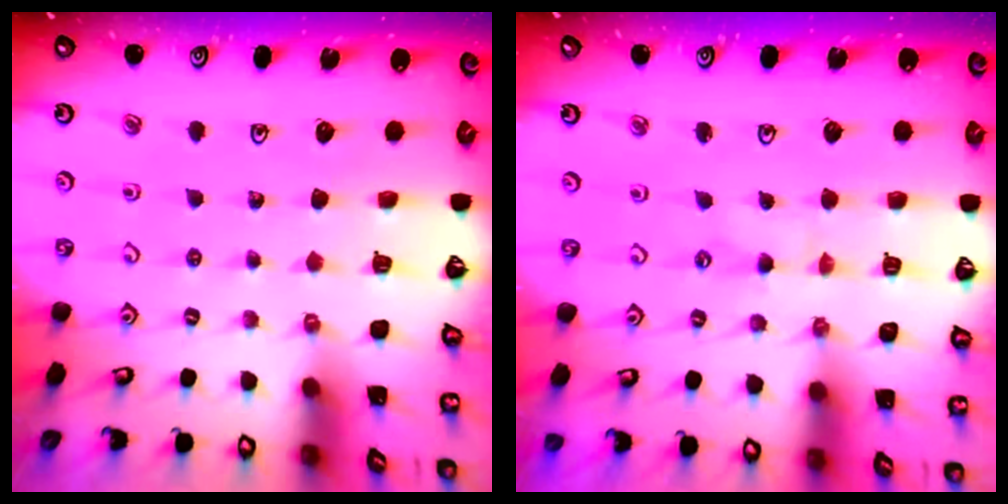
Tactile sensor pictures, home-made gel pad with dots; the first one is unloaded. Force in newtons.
{"total": 0.9, "press": 0.9, "slide": 0.2}